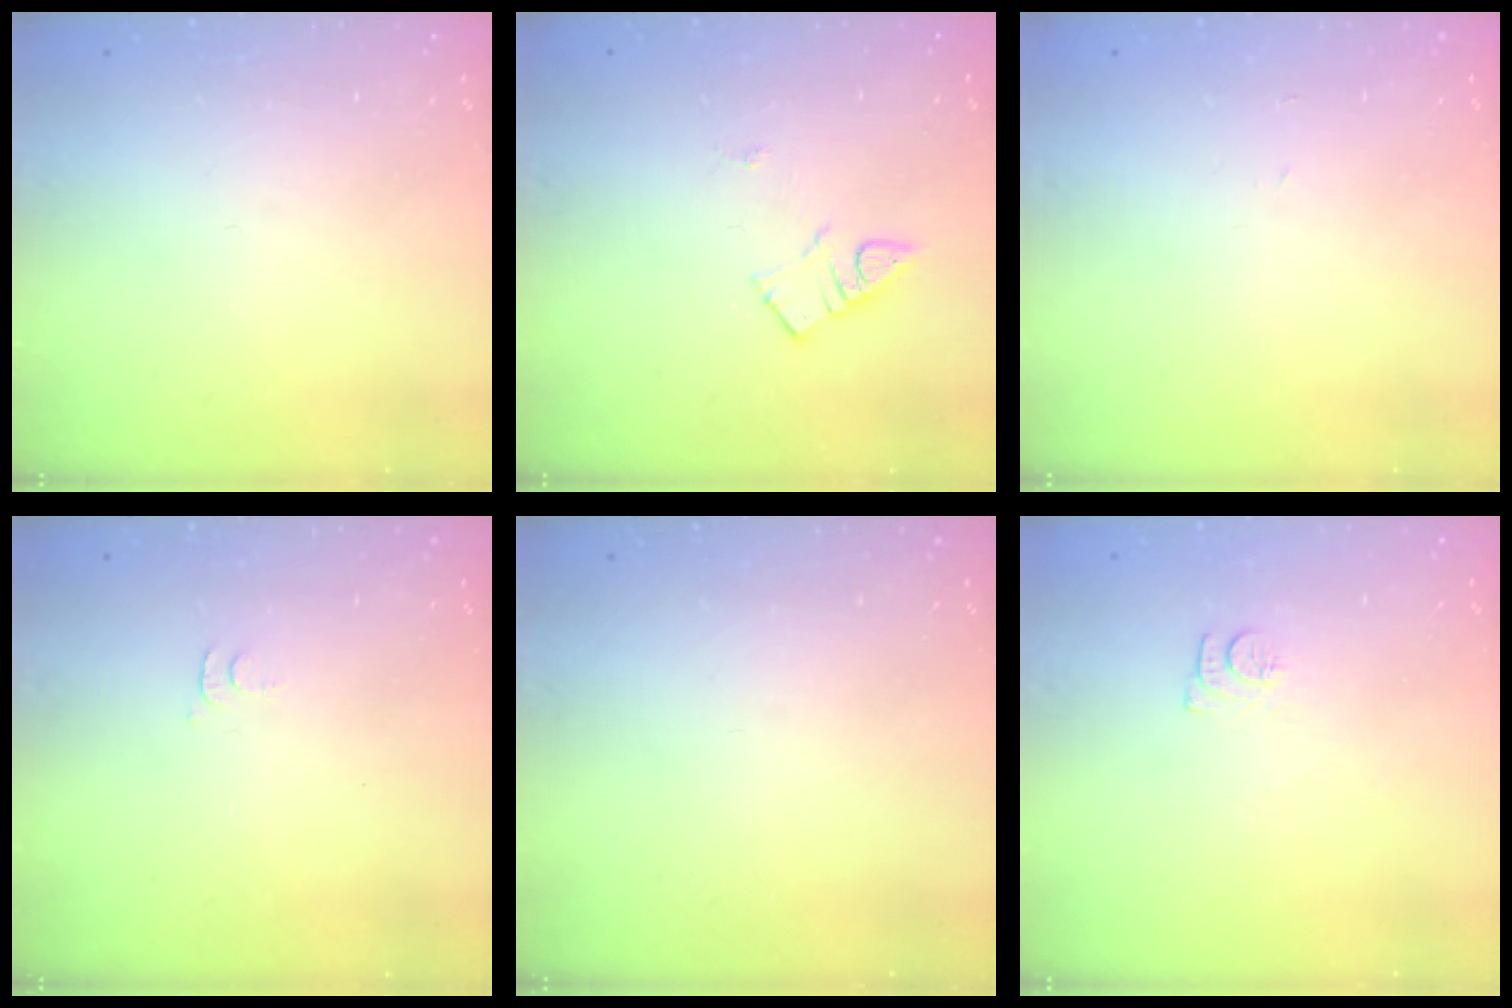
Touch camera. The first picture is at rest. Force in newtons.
{"total": 3.7, "press": 3.7, "slide": 0.5}
{"total": 2.0, "press": 2.0, "slide": 0.3}
{"total": 5.1, "press": 5.1, "slide": 0.5}
{"total": 0.0}
{"total": 7.0, "press": 7.0, "slide": 0.7}